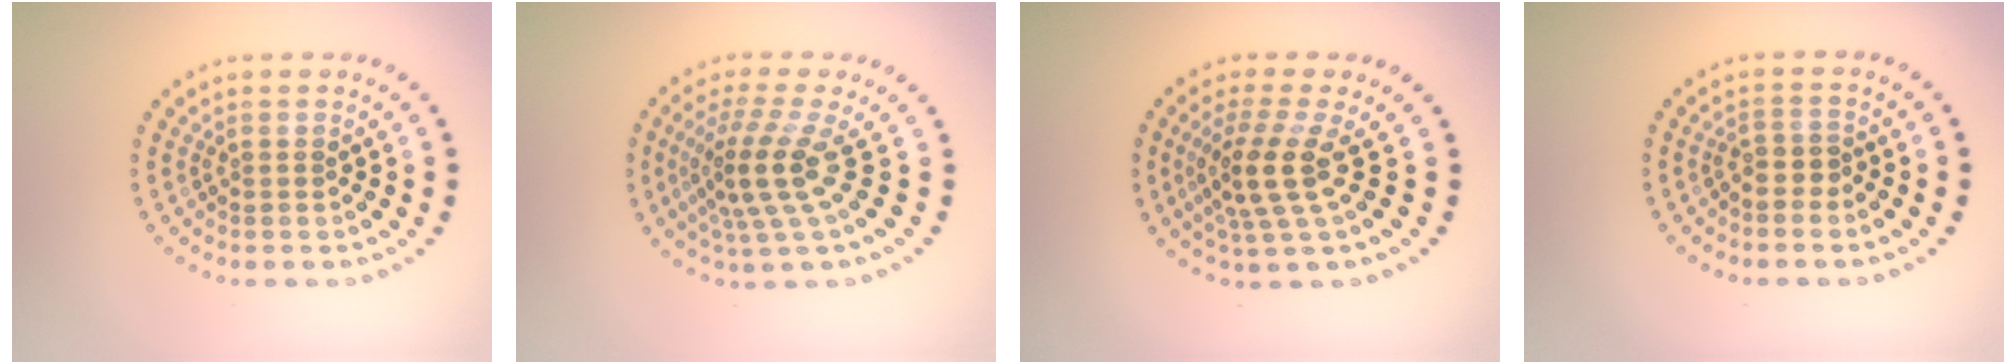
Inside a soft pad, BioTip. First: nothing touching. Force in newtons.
{"total": 4.2, "press": 2.8, "slide": 3.1}
{"total": 3.8, "press": 2.9, "slide": 2.4}
{"total": 1.5, "press": 1.2, "slide": 1.0}